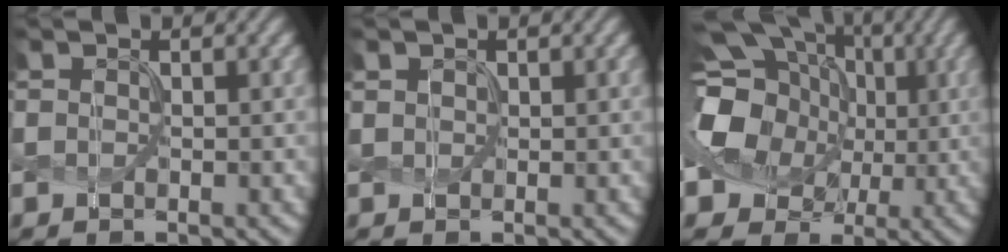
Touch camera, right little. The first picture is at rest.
{"total": 0.7, "force": [0.6, 0.3, -0.2], "torque": [0.005, 0.001, 0.016]}
{"total": 16.4, "force": [2.0, 14.0, 8.4], "torque": [-0.175, 0.035, 0.012]}